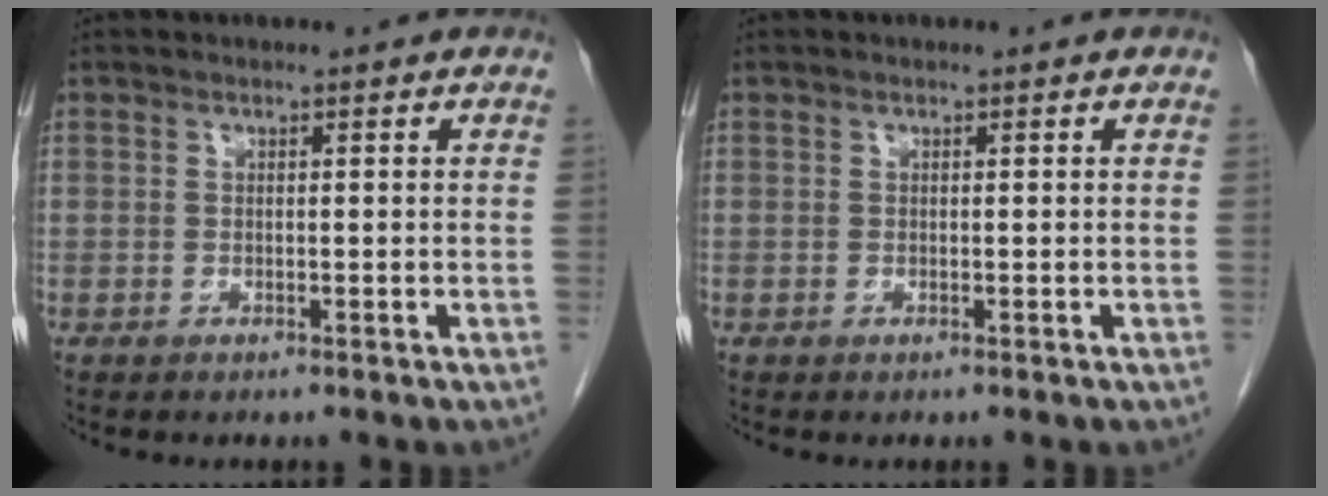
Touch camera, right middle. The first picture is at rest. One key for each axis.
{"total": 0.0}